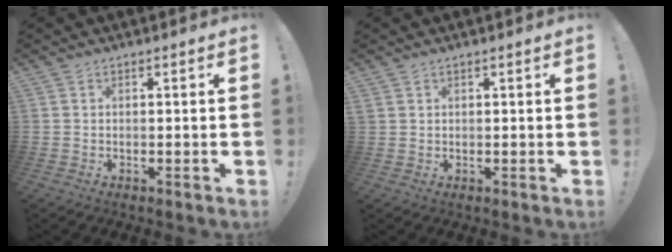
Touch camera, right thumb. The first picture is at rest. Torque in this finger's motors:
{"motor_torque": [0.08, 0.22, 0.33, 0.27, 0.07]}